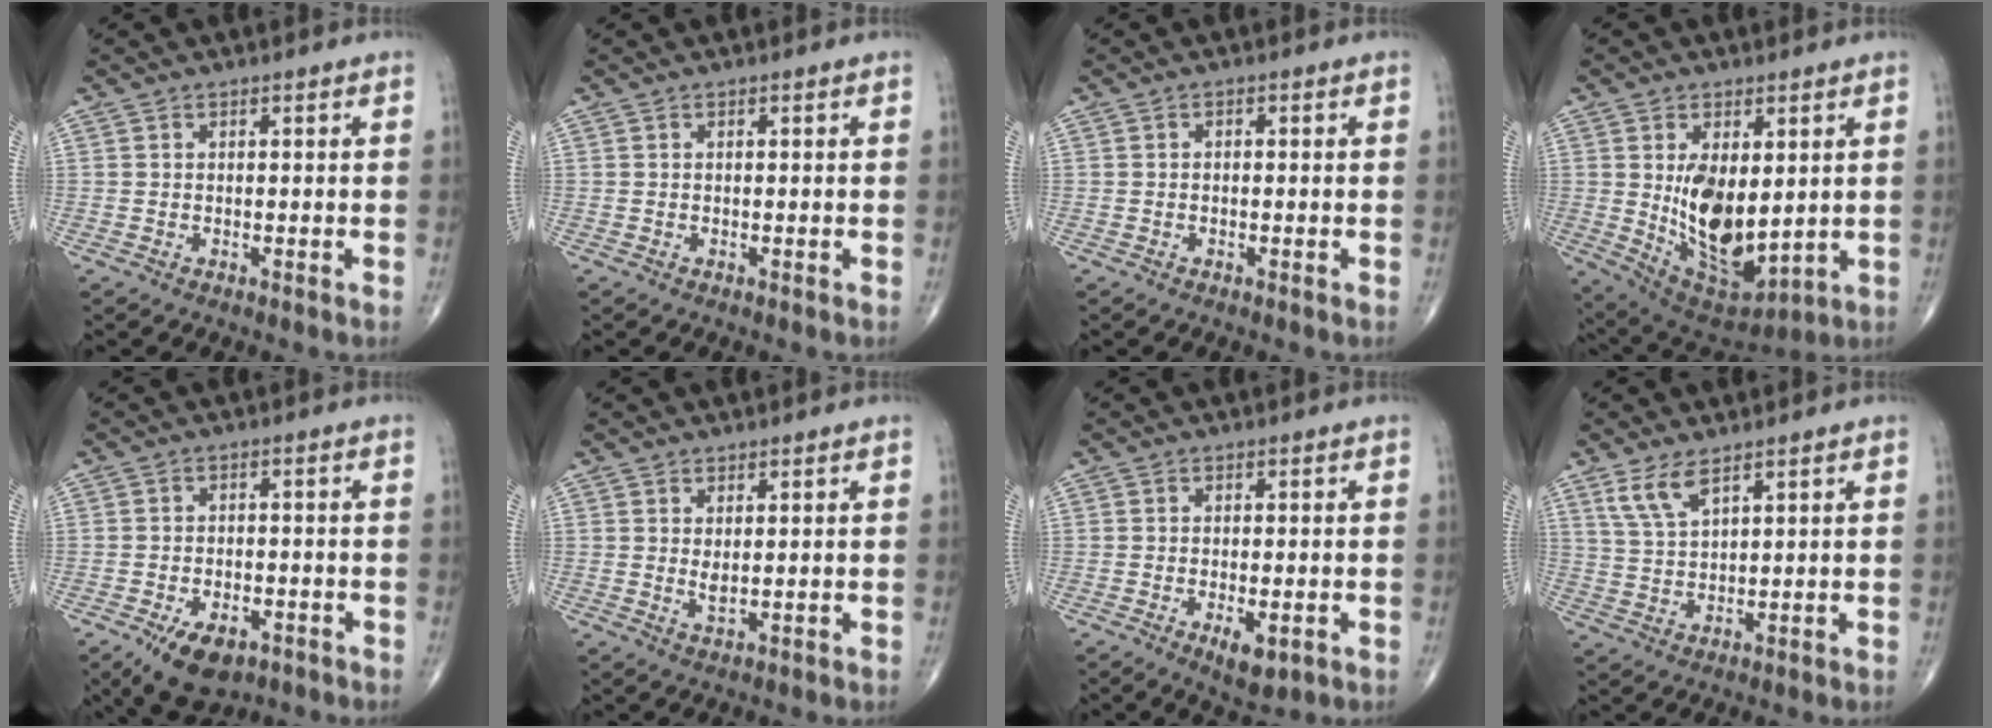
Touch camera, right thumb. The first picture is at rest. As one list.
[{"total": 0.0}, {"total": 0.6, "force": [-0.1, 0.4, 0.4], "torque": [-0.004, 0.001, -0.004]}, {"total": 15.8, "force": [1.0, 8.7, 13.2], "torque": [-0.193, -0.026, 0.045]}, {"total": 9.1, "force": [-5.1, 5.0, 5.7], "torque": [-0.081, 0.010, -0.073]}, {"total": 2.0, "force": [0.6, 0.8, 1.8], "torque": [-0.032, -0.010, 0.014]}, {"total": 5.1, "force": [-1.8, 2.1, 4.2], "torque": [-0.062, -0.006, -0.020]}, {"total": 5.4, "force": [3.5, 1.8, 3.7], "torque": [-0.077, -0.015, 0.078]}]